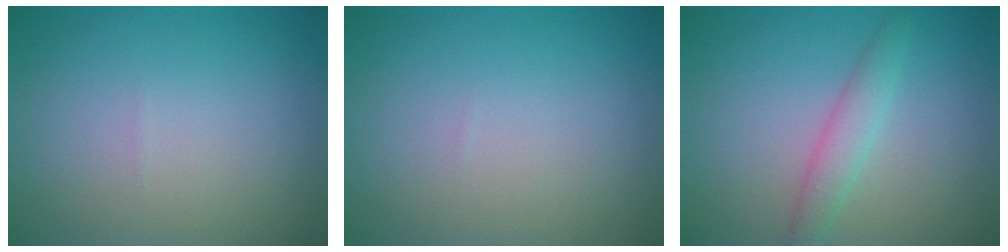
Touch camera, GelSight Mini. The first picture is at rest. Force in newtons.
{"total": 0.0}
{"total": 2.3, "press": 2.3, "slide": 0.2}